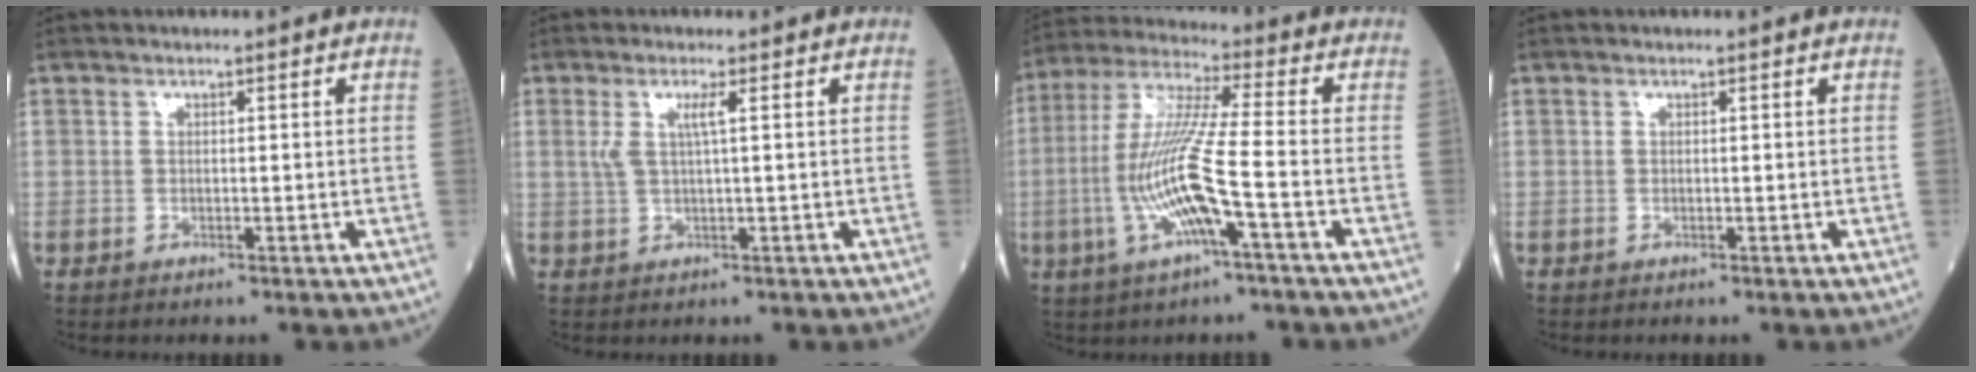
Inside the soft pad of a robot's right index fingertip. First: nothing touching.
{"total": 2.7, "force": [0.9, -0.2, 2.5], "torque": [-0.060, 0.003, 0.020]}
{"total": 12.8, "force": [-3.5, 0.1, 12.3], "torque": [-0.260, -0.001, -0.072]}
{"total": 0.0}